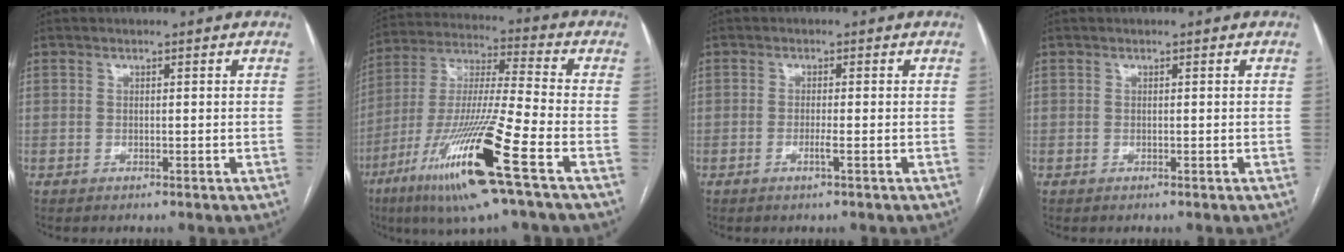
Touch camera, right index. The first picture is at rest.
{"total": 19.4, "force": [-9.1, -0.3, 17.1], "torque": [-0.355, -0.039, -0.174]}
{"total": 1.5, "force": [-0.7, -0.3, 1.4], "torque": [-0.027, -0.003, -0.013]}
{"total": 0.0}